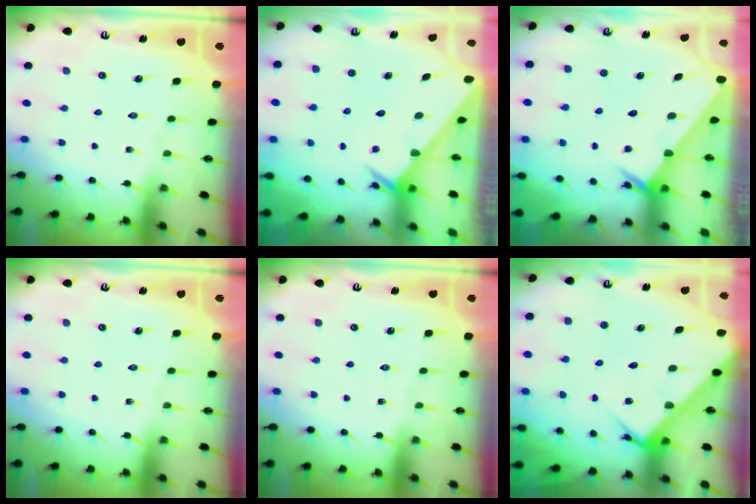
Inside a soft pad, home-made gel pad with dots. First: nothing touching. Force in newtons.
{"total": 2.4, "press": 2.4, "slide": 0.0}
{"total": 2.5, "press": 2.5, "slide": 0.1}
{"total": 0.0}
{"total": 0.0}
{"total": 4.3, "press": 4.3, "slide": 0.5}